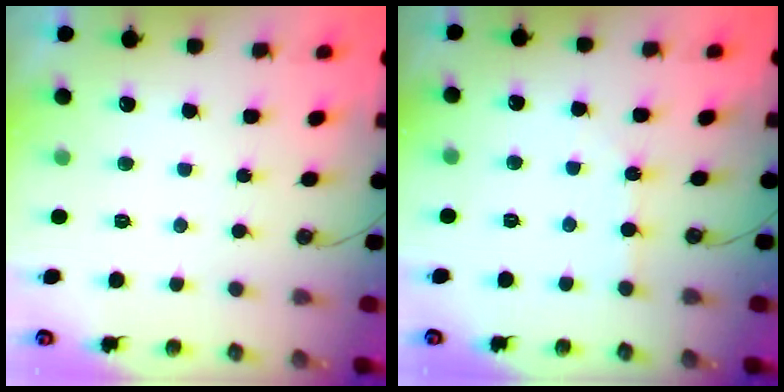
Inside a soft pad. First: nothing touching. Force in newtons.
{"total": 2.9, "press": 2.9, "slide": 0.5}